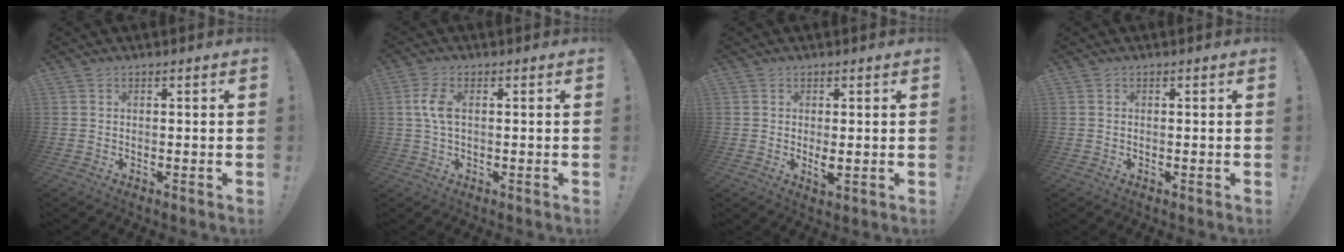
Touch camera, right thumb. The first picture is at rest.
{"total": 5.5, "force": [0.6, 3.0, 4.7], "torque": [-0.095, 0.004, 0.008]}
{"total": 2.8, "force": [0.4, 1.6, 2.3], "torque": [-0.023, -0.005, 0.007]}
{"total": 0.0}